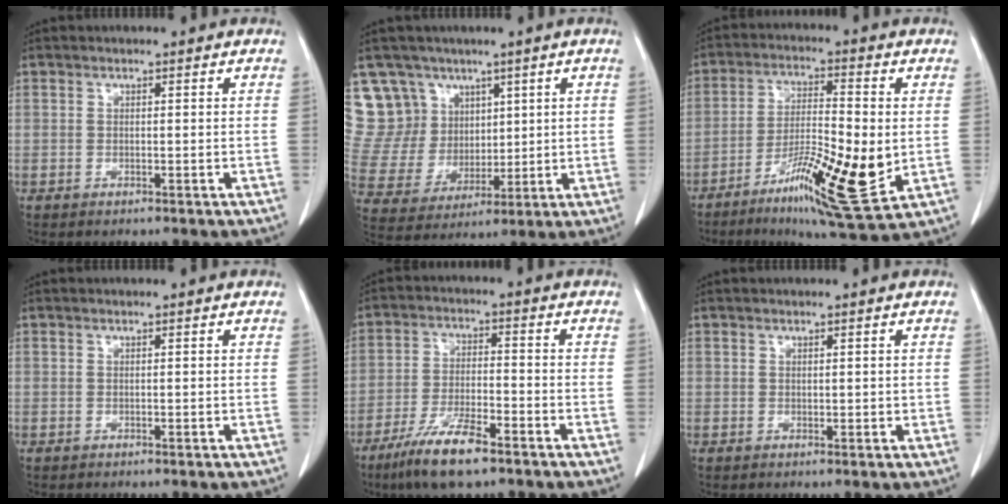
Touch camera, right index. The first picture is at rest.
{"total": 13.6, "force": [8.2, 10.7, 1.8], "torque": [-0.062, 0.051, 0.182]}
{"total": 14.3, "force": [-4.0, 2.2, 13.6], "torque": [-0.239, -0.020, -0.062]}
{"total": 0.0}
{"total": 9.6, "force": [-6.5, 1.8, 6.9], "torque": [-0.135, -0.018, -0.117]}
{"total": 0.7, "force": [0.3, 0.5, 0.3], "torque": [0.002, 0.000, 0.005]}